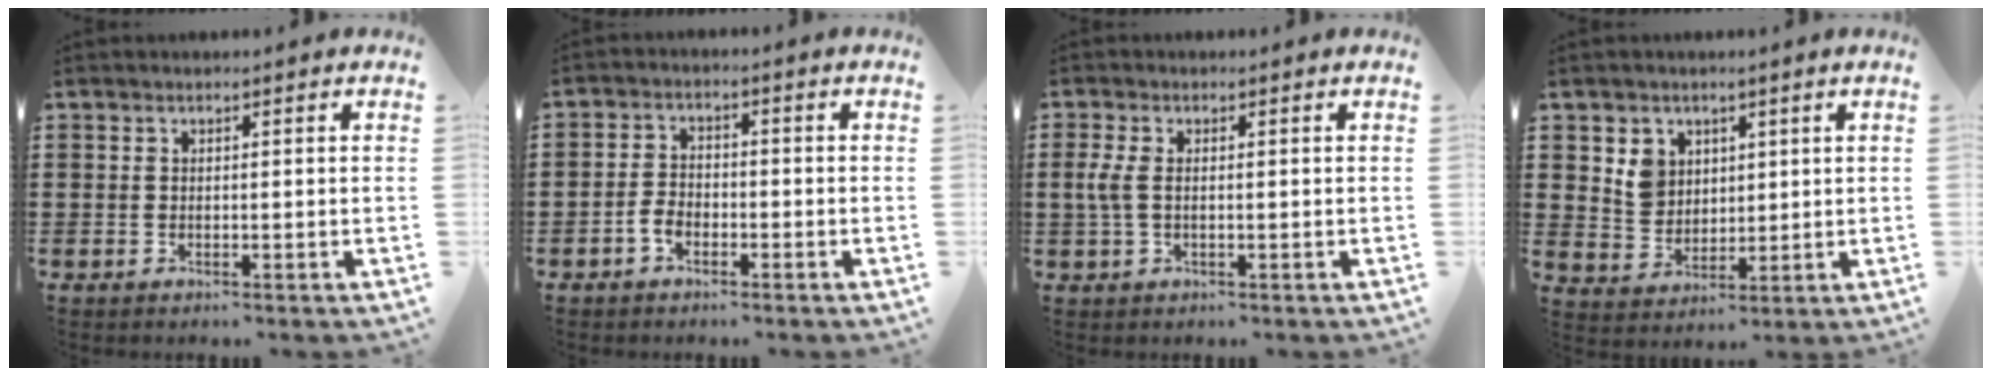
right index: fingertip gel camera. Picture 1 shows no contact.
{"total": 2.9, "force": [-1.6, 1.7, 1.7], "torque": [-0.040, 0.001, -0.033]}
{"total": 3.0, "force": [0.0, 1.3, 2.7], "torque": [-0.075, -0.004, -0.008]}
{"total": 5.0, "force": [2.2, 4.4, 0.9], "torque": [-0.032, 0.011, 0.040]}